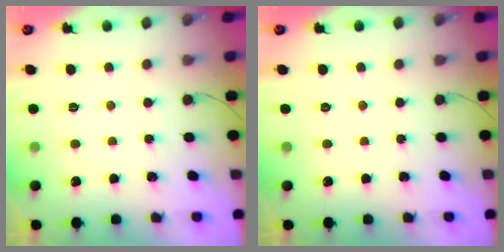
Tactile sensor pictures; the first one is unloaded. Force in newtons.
{"total": 0.0}